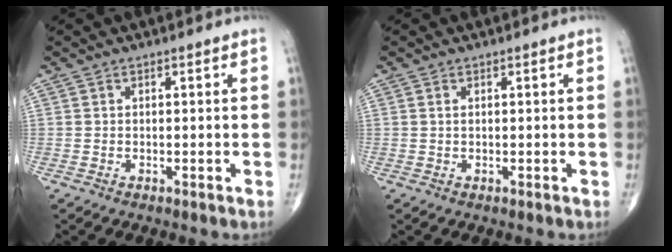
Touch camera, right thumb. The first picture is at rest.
{"total": 0.6, "force": [0.2, 0.2, 0.5], "torque": [-0.015, 0.003, 0.004]}